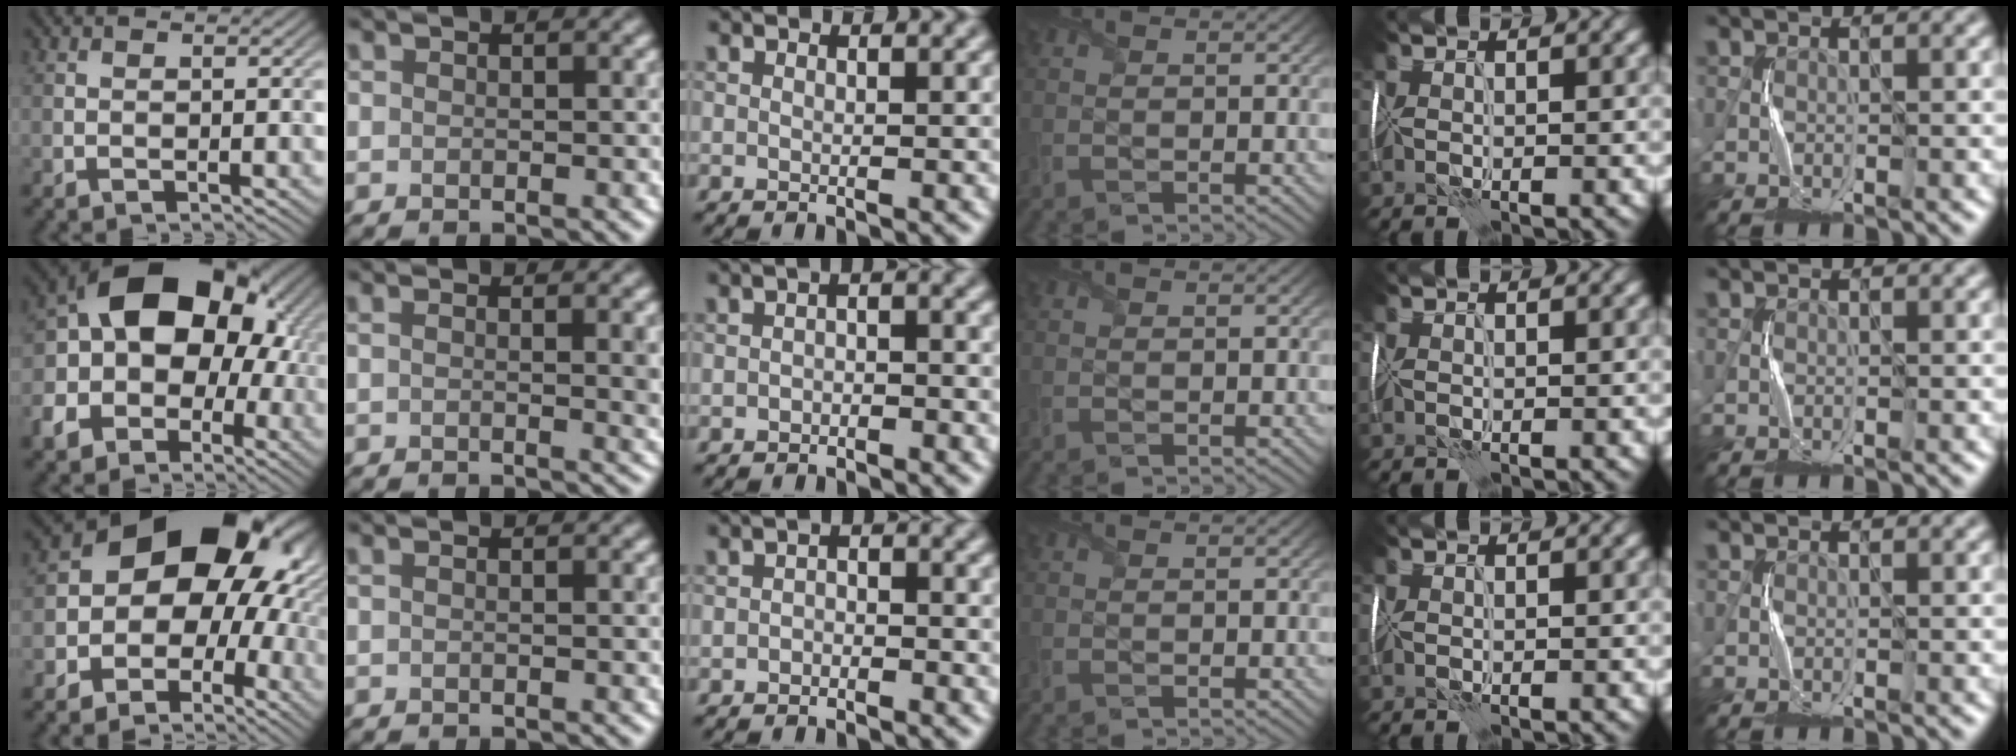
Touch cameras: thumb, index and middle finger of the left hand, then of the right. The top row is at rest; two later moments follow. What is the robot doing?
{"motion": "wrap", "object": "plastic wrap"}